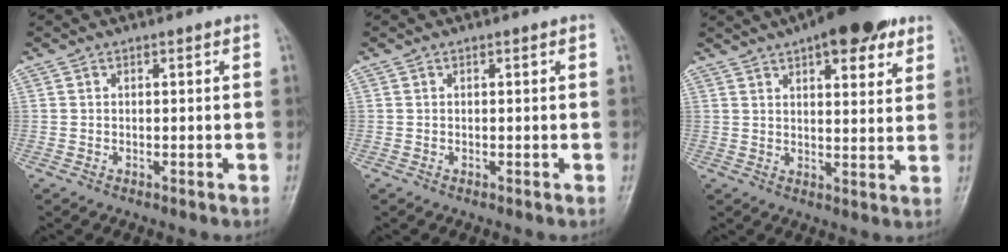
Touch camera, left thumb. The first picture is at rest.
{"total": 0.0}
{"total": 13.8, "force": [8.1, 5.3, 9.8], "torque": [-0.101, -0.022, 0.111]}